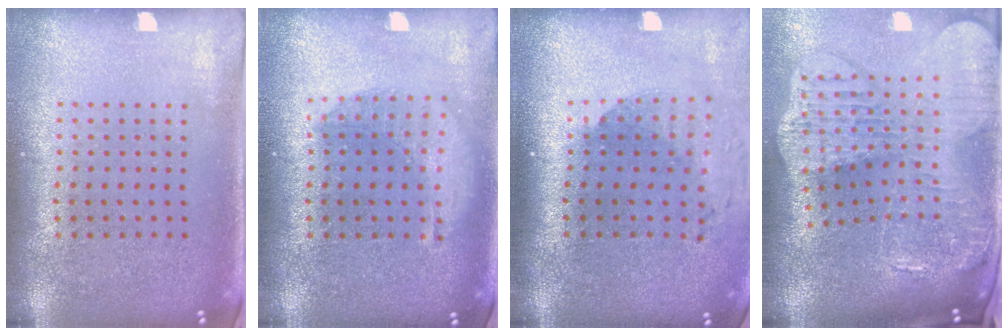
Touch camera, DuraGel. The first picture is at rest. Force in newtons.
{"total": 1.4, "press": 1.3, "slide": 0.6}
{"total": 1.8, "press": 1.4, "slide": 1.1}
{"total": 4.4, "press": 3.3, "slide": 2.9}